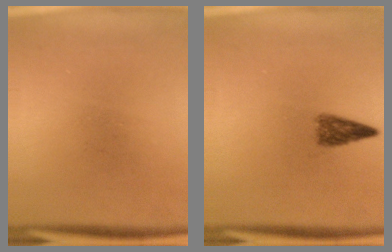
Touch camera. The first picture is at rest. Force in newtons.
{"total": 2.5}